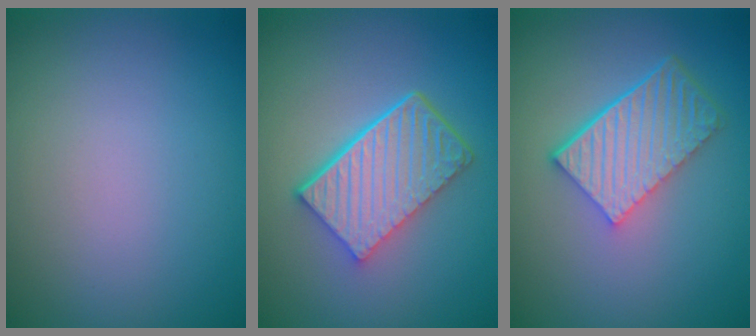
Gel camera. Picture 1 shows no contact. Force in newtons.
{"total": 6.6, "press": 4.5, "slide": 4.9}
{"total": 6.0, "press": 4.2, "slide": 4.2}